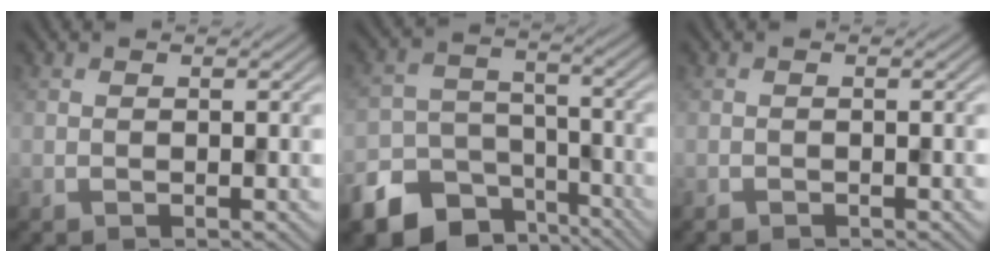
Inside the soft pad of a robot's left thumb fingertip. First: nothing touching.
{"total": 12.0, "force": [-8.1, 7.9, 4.1], "torque": [-0.107, -0.031, -0.135]}
{"total": 0.7, "force": [-0.6, 0.2, -0.1], "torque": [-0.002, -0.005, -0.011]}